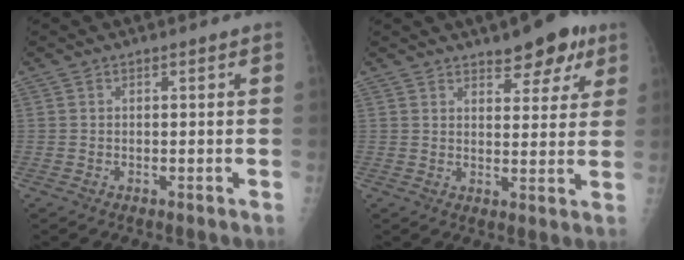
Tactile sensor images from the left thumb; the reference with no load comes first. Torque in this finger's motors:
{"motor_torque": [0.26, -0.21, 0.65, -0.41, 0.00]}